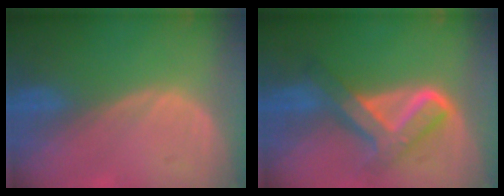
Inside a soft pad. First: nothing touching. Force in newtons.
{"total": 8.1, "press": 8.1, "slide": 0.8}